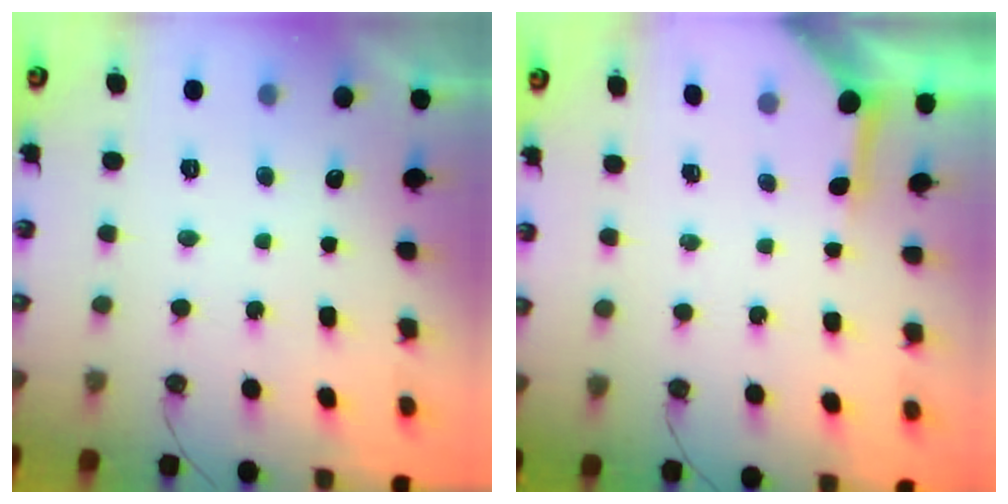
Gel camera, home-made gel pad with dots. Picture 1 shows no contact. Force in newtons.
{"total": 4.0, "press": 3.9, "slide": 0.5}